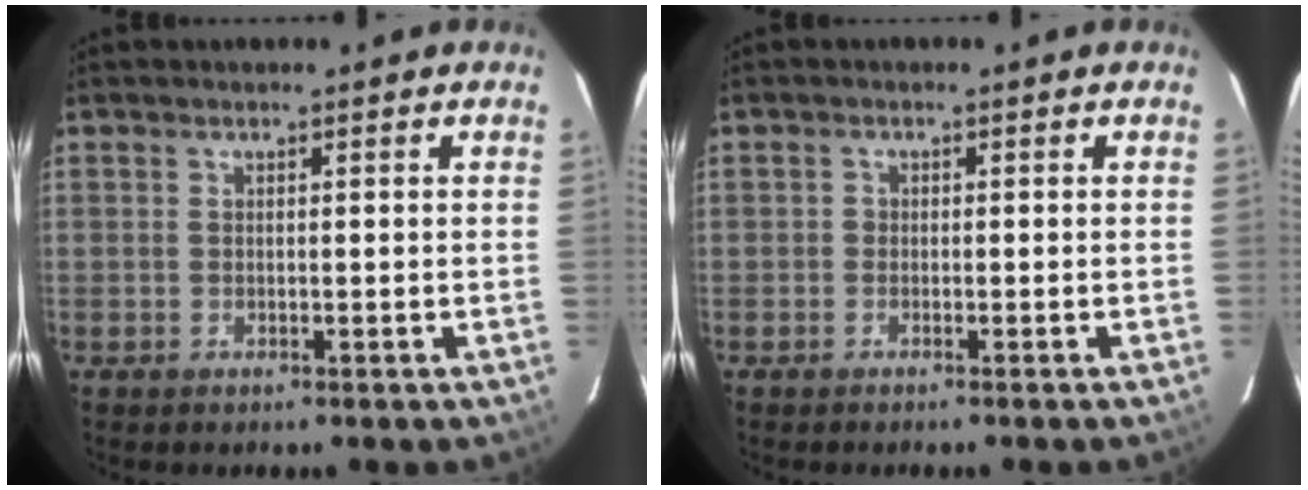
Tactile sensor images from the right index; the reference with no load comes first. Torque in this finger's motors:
{"motor_torque": [0.13, -0.01, -0.01, 0.00]}